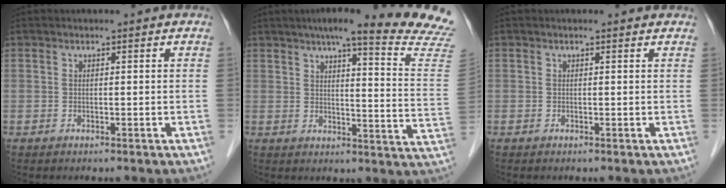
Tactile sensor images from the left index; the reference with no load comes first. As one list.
[{"total": 21.4, "force": [18.6, -0.5, 10.5], "torque": [-0.135, -0.063, 0.213]}, {"total": 1.1, "force": [1.0, 0.3, 0.3], "torque": [-0.015, 0.005, 0.003]}]